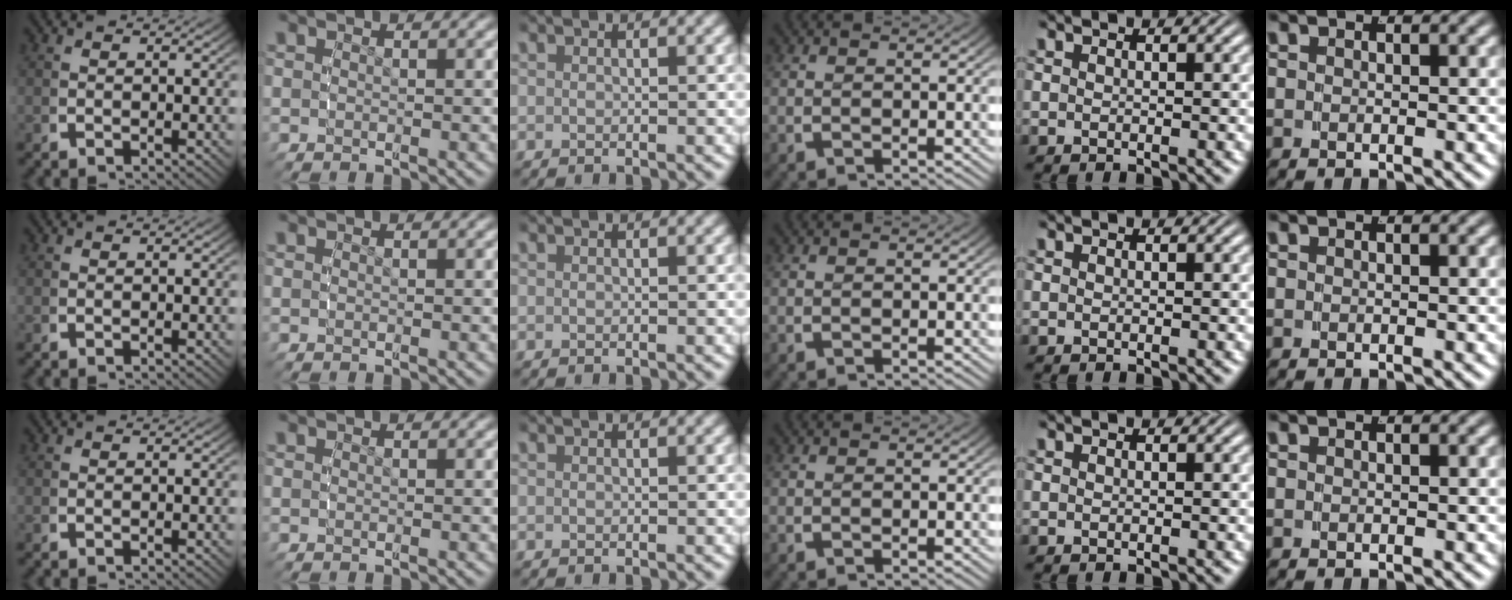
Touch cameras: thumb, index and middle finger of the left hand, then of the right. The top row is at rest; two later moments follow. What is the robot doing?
{"motion": "reach", "object": "coat"}